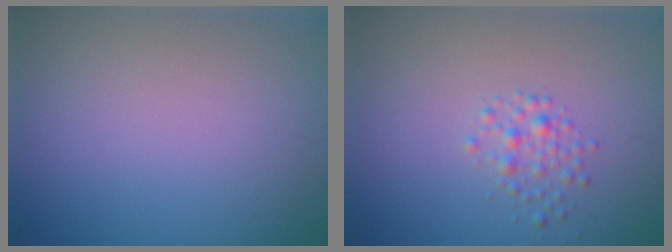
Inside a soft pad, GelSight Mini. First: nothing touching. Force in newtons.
{"total": 1.6, "press": 1.6, "slide": 0.1}